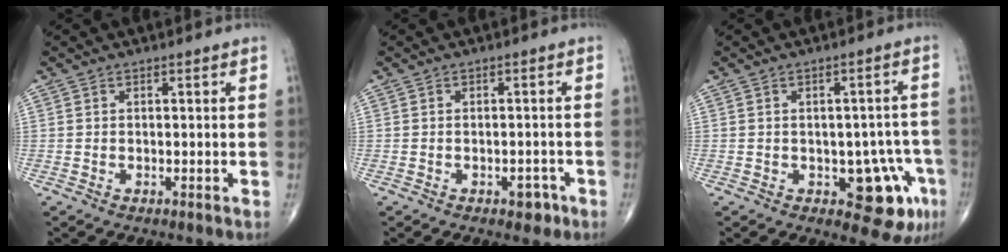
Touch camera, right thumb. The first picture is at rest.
{"total": 2.6, "force": [-1.5, 1.5, 1.5], "torque": [-0.011, 0.010, -0.015]}
{"total": 9.4, "force": [-3.6, 4.9, 7.1], "torque": [-0.051, 0.016, -0.036]}